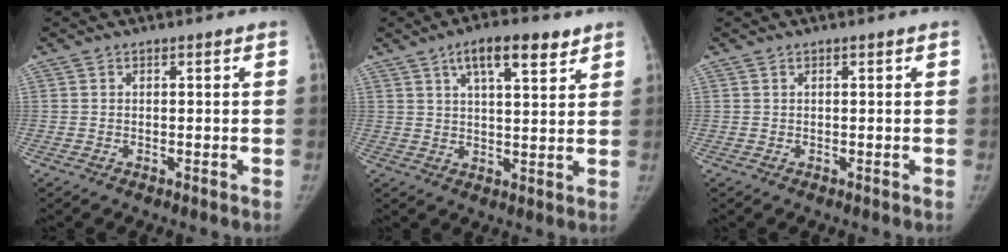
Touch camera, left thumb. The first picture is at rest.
{"total": 9.2, "force": [5.4, 3.1, 6.8], "torque": [-0.093, -0.019, 0.085]}
{"total": 0.0}